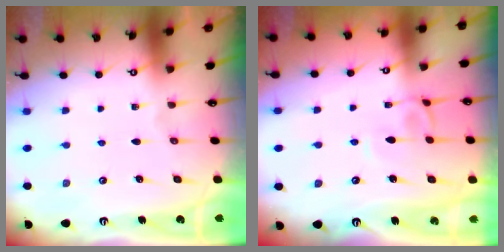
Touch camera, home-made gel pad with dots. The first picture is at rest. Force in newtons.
{"total": 2.4, "press": 2.4, "slide": 0.3}